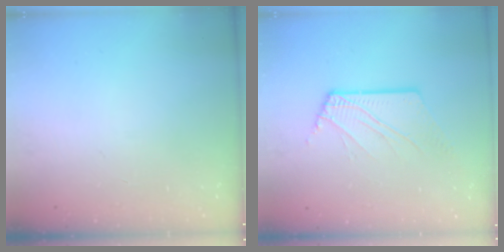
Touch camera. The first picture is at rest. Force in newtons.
{"total": 6.9, "press": 6.8, "slide": 0.8}